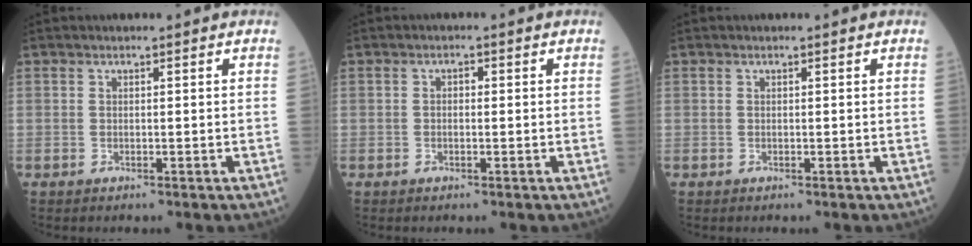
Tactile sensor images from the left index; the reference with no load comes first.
{"total": 1.0, "force": [0.0, 0.6, 0.8], "torque": [-0.012, 0.003, -0.003]}
{"total": 0.0}